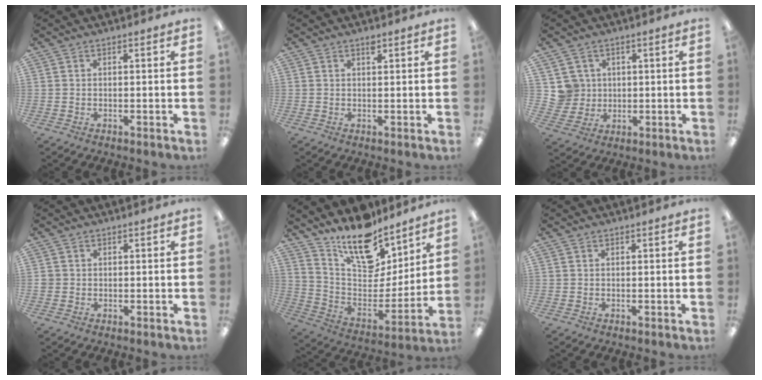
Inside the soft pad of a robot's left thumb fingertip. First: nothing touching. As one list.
[{"total": 1.2, "force": [1.0, 0.3, 0.7], "torque": [-0.007, -0.004, 0.016]}, {"total": 5.7, "force": [2.1, 5.3, -0.2], "torque": [-0.008, 0.001, 0.042]}, {"total": 1.2, "force": [0.1, 1.2, 0.1], "torque": [-0.002, 0.004, 0.000]}, {"total": 17.0, "force": [14.0, 7.0, 6.6], "torque": [-0.117, -0.115, 0.251]}, {"total": 0.0}]